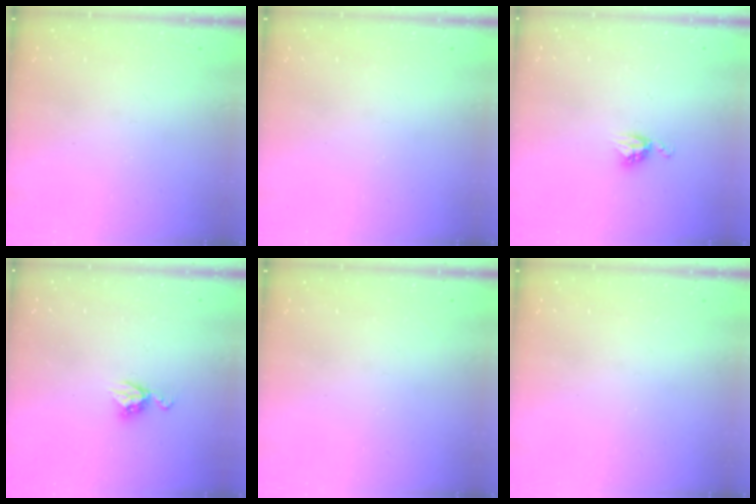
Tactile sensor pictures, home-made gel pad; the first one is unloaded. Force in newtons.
{"total": 0.0}
{"total": 5.4, "press": 5.4, "slide": 0.5}
{"total": 6.0, "press": 6.0, "slide": 0.4}
{"total": 0.0}
{"total": 0.0}